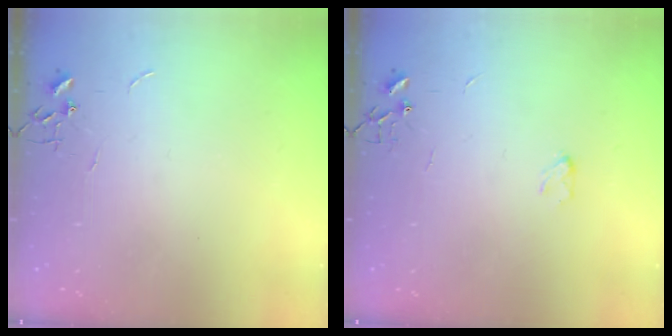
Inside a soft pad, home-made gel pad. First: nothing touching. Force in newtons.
{"total": 3.0, "press": 3.0, "slide": 0.5}